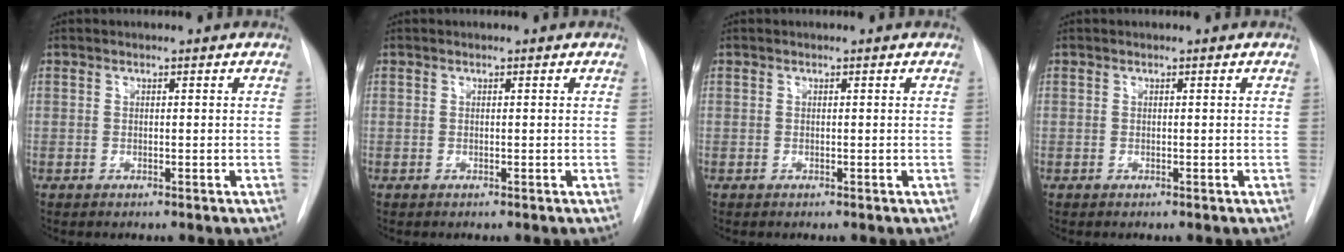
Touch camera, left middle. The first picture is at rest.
{"total": 0.0}
{"total": 0.0}
{"total": 0.0}